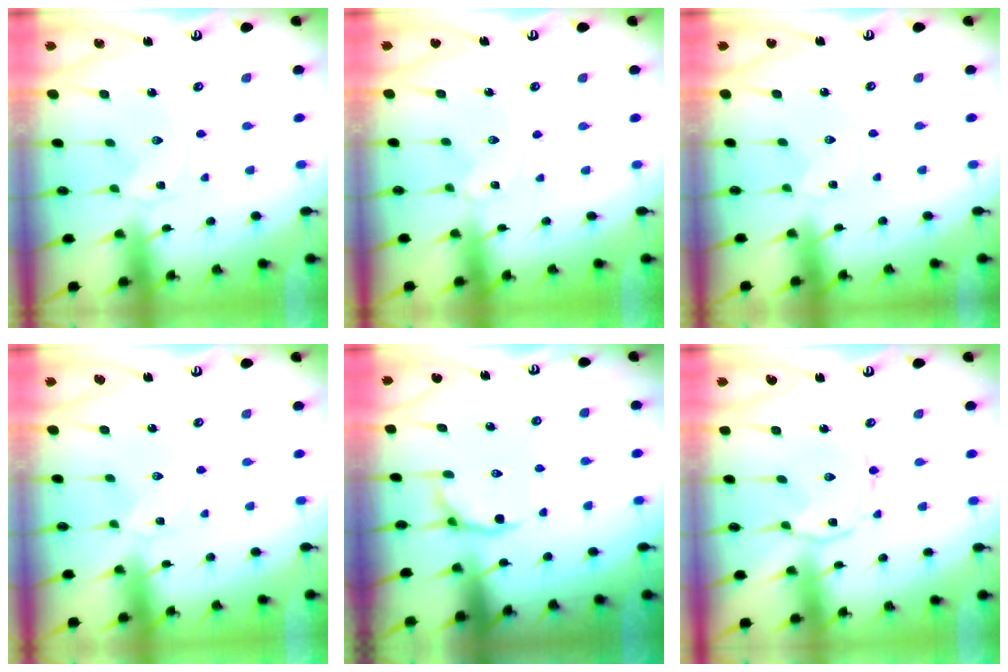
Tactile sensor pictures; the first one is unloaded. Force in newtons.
{"total": 0.0}
{"total": 1.1, "press": 1.1, "slide": 0.2}
{"total": 1.8, "press": 1.8, "slide": 0.3}
{"total": 5.2, "press": 4.6, "slide": 2.4}
{"total": 2.9, "press": 2.8, "slide": 0.4}